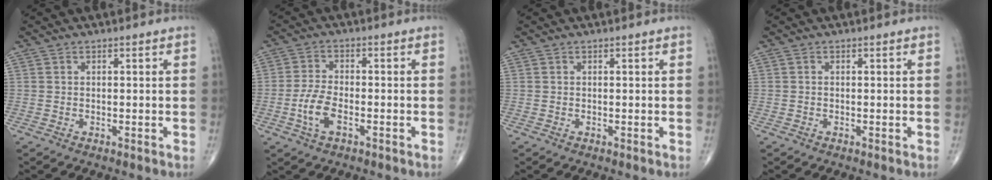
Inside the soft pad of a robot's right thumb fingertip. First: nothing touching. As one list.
[{"total": 5.8, "force": [-2.1, 2.8, 4.6], "torque": [-0.101, 0.011, -0.041]}, {"total": 0.0}, {"total": 0.0}]